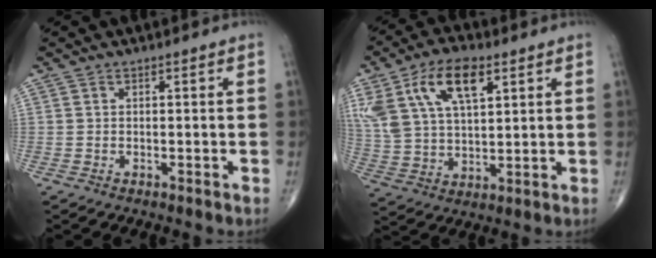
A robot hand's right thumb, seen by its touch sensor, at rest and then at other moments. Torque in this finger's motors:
{"motor_torque": [1.71, 1.93, 1.64, 0.94, 0.24]}